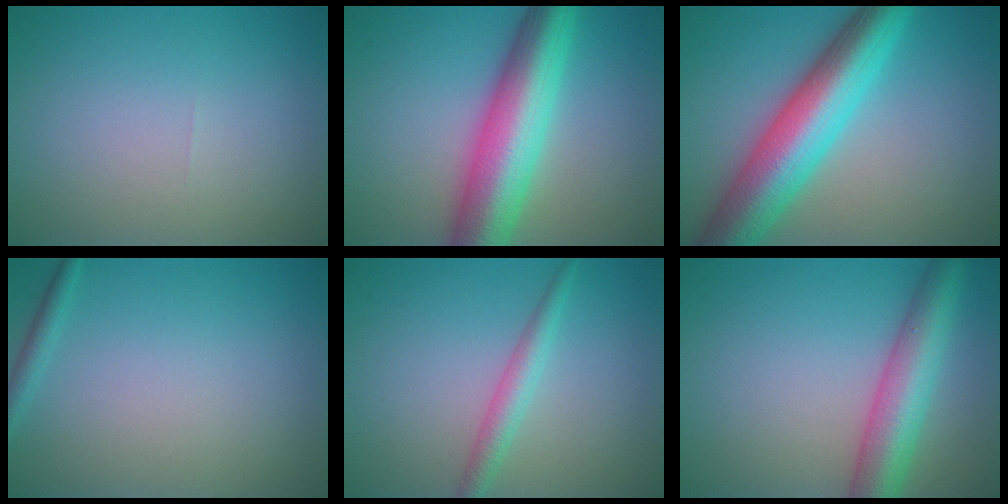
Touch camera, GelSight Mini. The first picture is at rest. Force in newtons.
{"total": 10.0, "press": 10.0, "slide": 0.1}
{"total": 10.3, "press": 10.3, "slide": 0.3}
{"total": 1.2, "press": 1.1, "slide": 0.1}
{"total": 2.3, "press": 2.3, "slide": 0.0}
{"total": 6.5, "press": 6.5, "slide": 0.2}